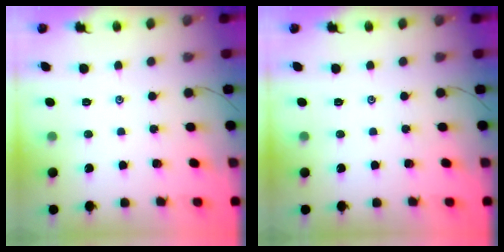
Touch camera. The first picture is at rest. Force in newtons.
{"total": 0.0}